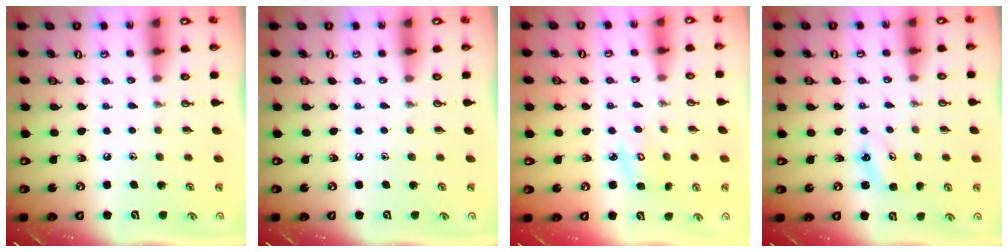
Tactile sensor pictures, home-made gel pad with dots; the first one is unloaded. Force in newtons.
{"total": 0.0}
{"total": 4.9, "press": 4.8, "slide": 0.6}
{"total": 4.5, "press": 4.5, "slide": 0.2}